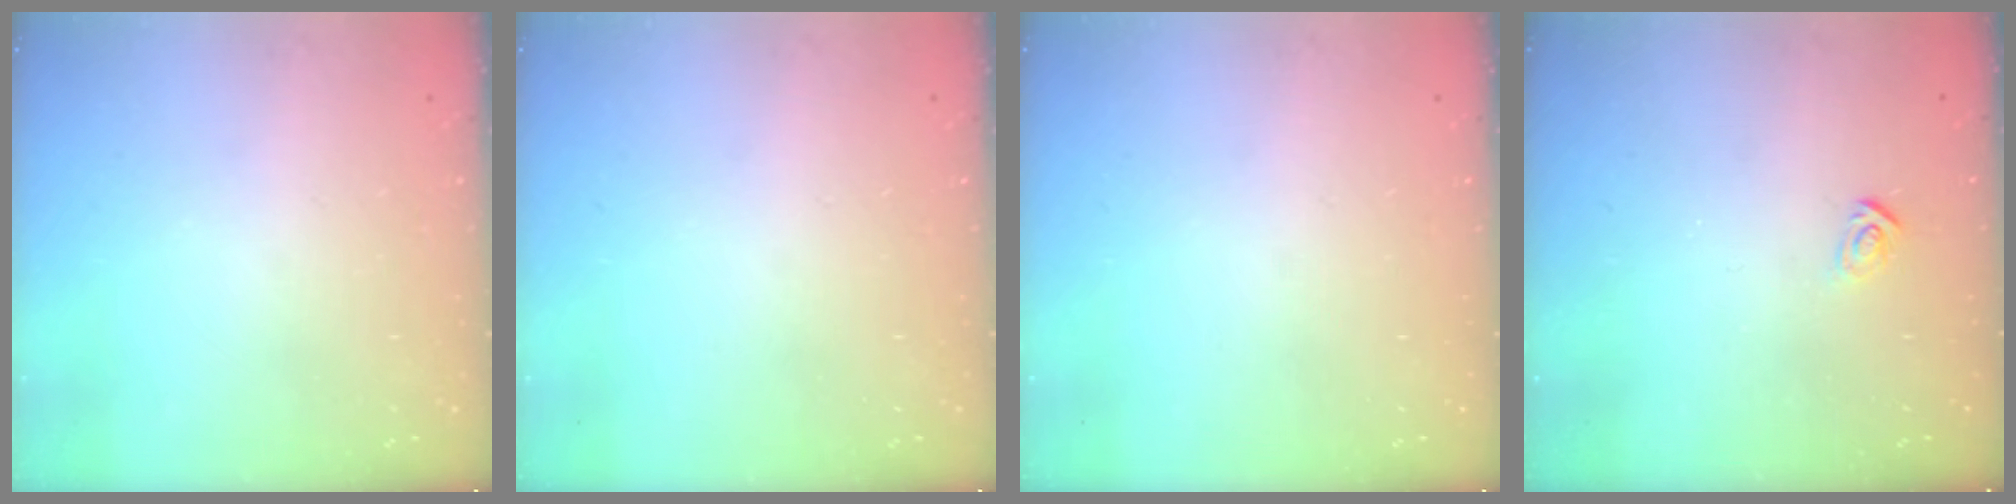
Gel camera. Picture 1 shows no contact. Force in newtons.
{"total": 0.0}
{"total": 0.0}
{"total": 2.9, "press": 2.9, "slide": 0.3}